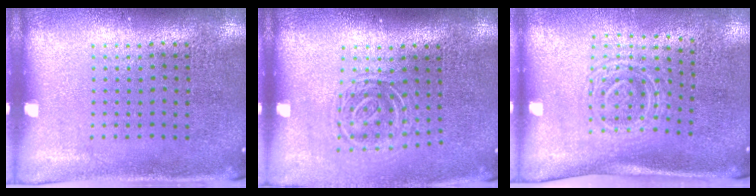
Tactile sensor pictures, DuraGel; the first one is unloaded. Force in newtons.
{"total": 1.7, "press": 1.2, "slide": 1.2}
{"total": 1.7, "press": 1.3, "slide": 1.1}